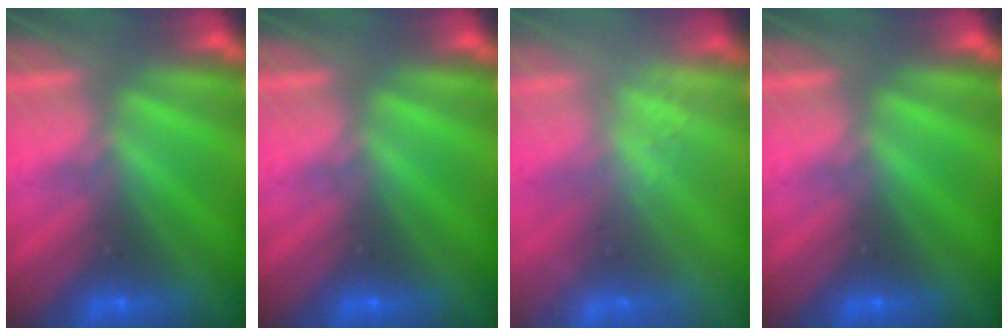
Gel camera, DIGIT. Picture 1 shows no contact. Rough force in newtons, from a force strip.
{"total": 0.0}
{"total": 2.0}
{"total": 0.0}